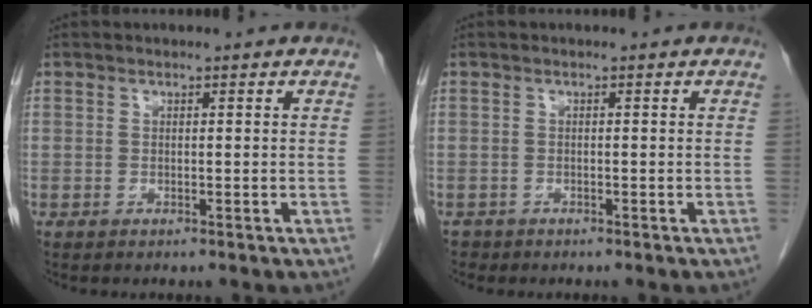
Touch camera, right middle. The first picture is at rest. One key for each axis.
{"total": 1.0, "fx": -0.8, "fy": 0.6, "fz": -0.1, "tx": -0.006, "ty": 0.002, "tz": -0.014}